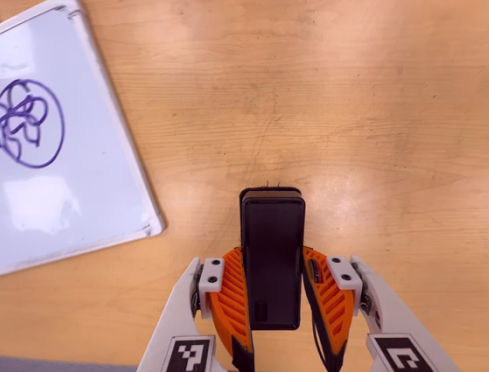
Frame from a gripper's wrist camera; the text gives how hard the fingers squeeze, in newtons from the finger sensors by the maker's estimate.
{"total": 4.6, "left": 3.1, "right": 6.1}